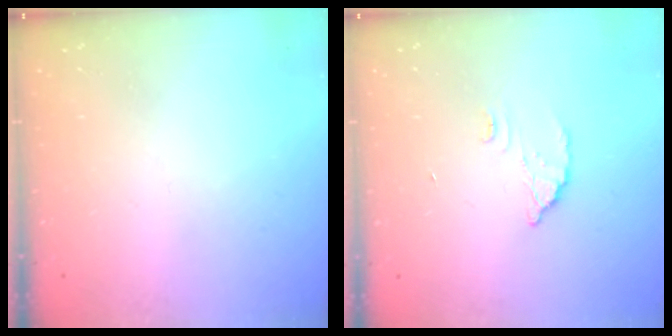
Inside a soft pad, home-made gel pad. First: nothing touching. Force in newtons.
{"total": 3.0, "press": 3.0, "slide": 0.2}